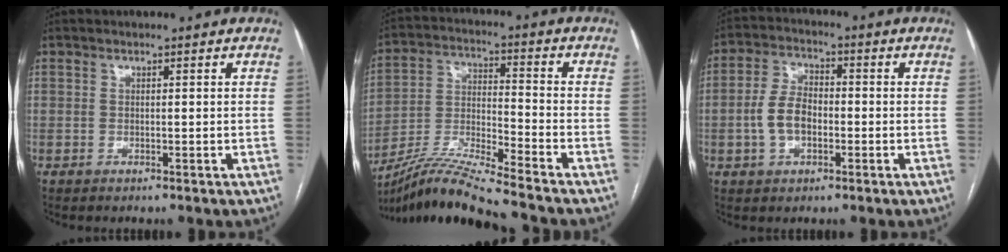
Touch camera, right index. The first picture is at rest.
{"total": 13.6, "force": [-12.1, -1.5, 6.0], "torque": [-0.121, -0.012, -0.226]}
{"total": 6.9, "force": [-1.4, 4.1, 5.3], "torque": [-0.120, 0.015, -0.028]}